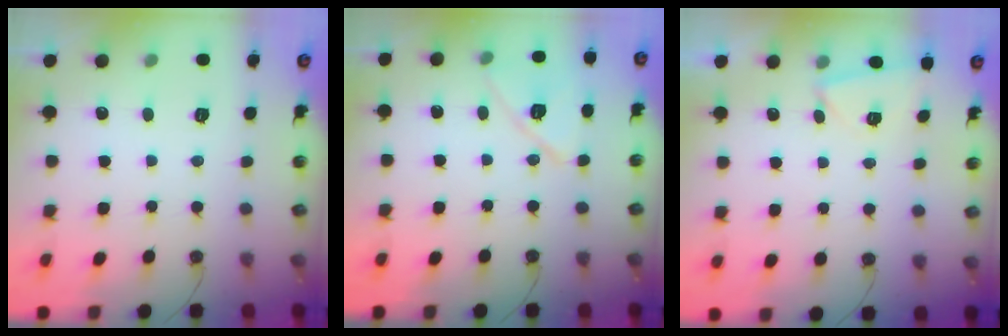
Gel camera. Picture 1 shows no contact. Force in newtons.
{"total": 12.1, "press": 11.7, "slide": 3.3}
{"total": 3.0, "press": 2.9, "slide": 0.5}